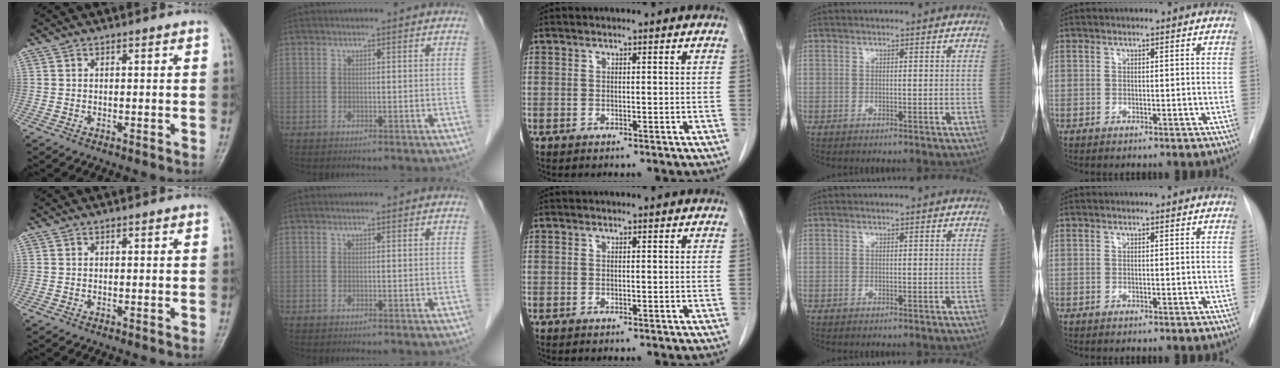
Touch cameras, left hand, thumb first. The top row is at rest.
{}